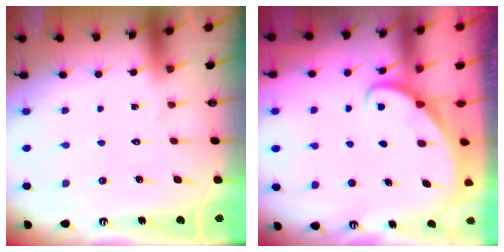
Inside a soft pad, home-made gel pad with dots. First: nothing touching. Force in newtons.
{"total": 1.9, "press": 1.8, "slide": 0.2}